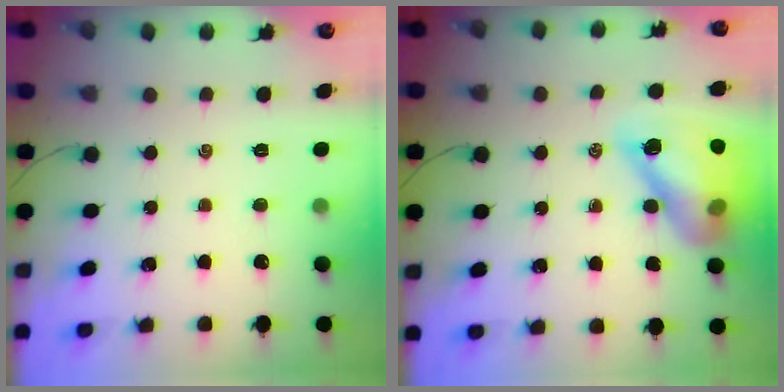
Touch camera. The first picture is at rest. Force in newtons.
{"total": 15.5, "press": 14.9, "slide": 4.1}